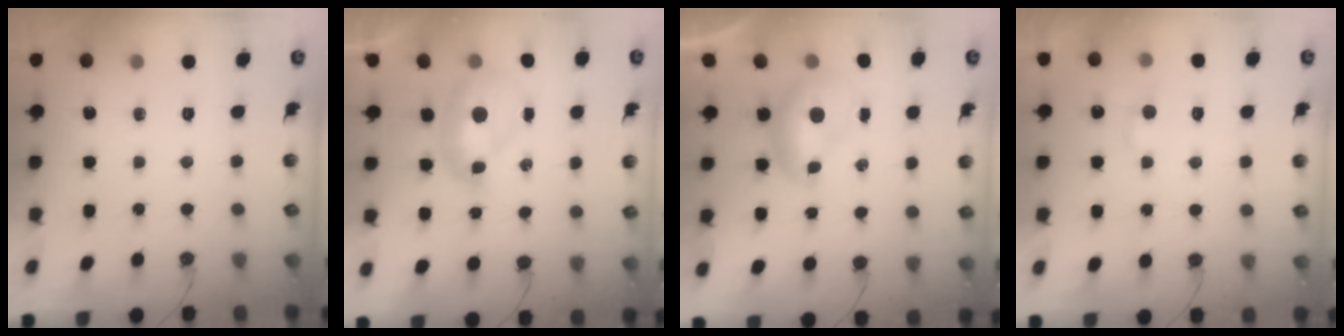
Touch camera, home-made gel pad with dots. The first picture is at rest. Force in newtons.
{"total": 2.0, "press": 1.9, "slide": 0.7}
{"total": 0.0}
{"total": 2.3, "press": 2.3, "slide": 0.4}